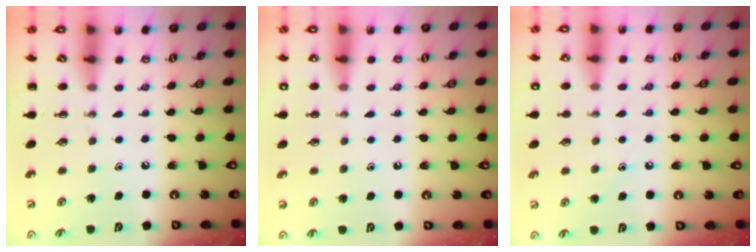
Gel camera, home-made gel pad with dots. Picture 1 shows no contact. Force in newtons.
{"total": 1.8, "press": 1.8, "slide": 0.3}
{"total": 8.3, "press": 8.0, "slide": 2.4}